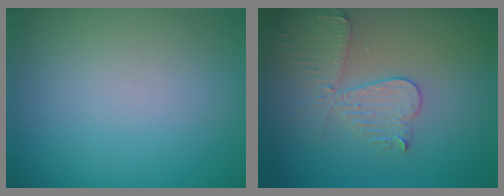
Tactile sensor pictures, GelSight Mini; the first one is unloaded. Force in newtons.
{"total": 3.6, "press": 3.6, "slide": 0.5}